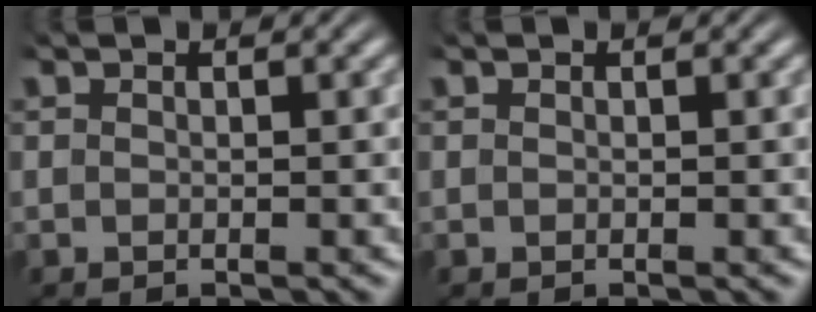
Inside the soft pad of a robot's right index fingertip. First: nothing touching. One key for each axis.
{"total": 0.0}